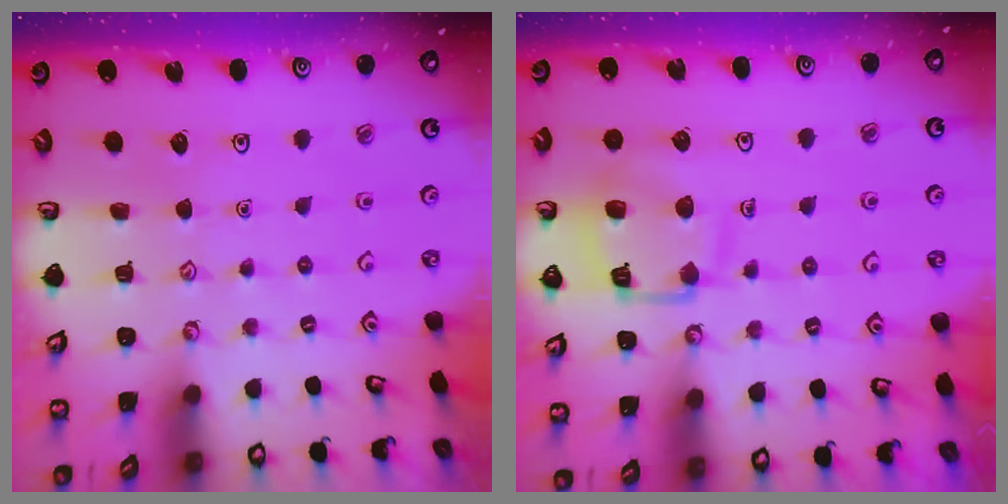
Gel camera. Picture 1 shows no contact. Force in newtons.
{"total": 13.1, "press": 13.0, "slide": 1.5}